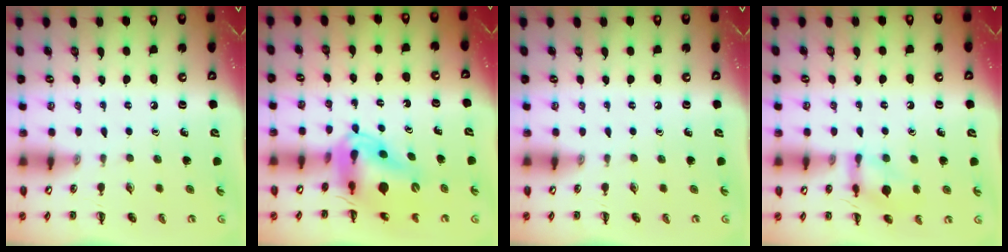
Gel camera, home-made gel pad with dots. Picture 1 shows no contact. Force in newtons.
{"total": 13.3, "press": 12.7, "slide": 4.0}
{"total": 0.0}
{"total": 11.4, "press": 11.4, "slide": 0.9}